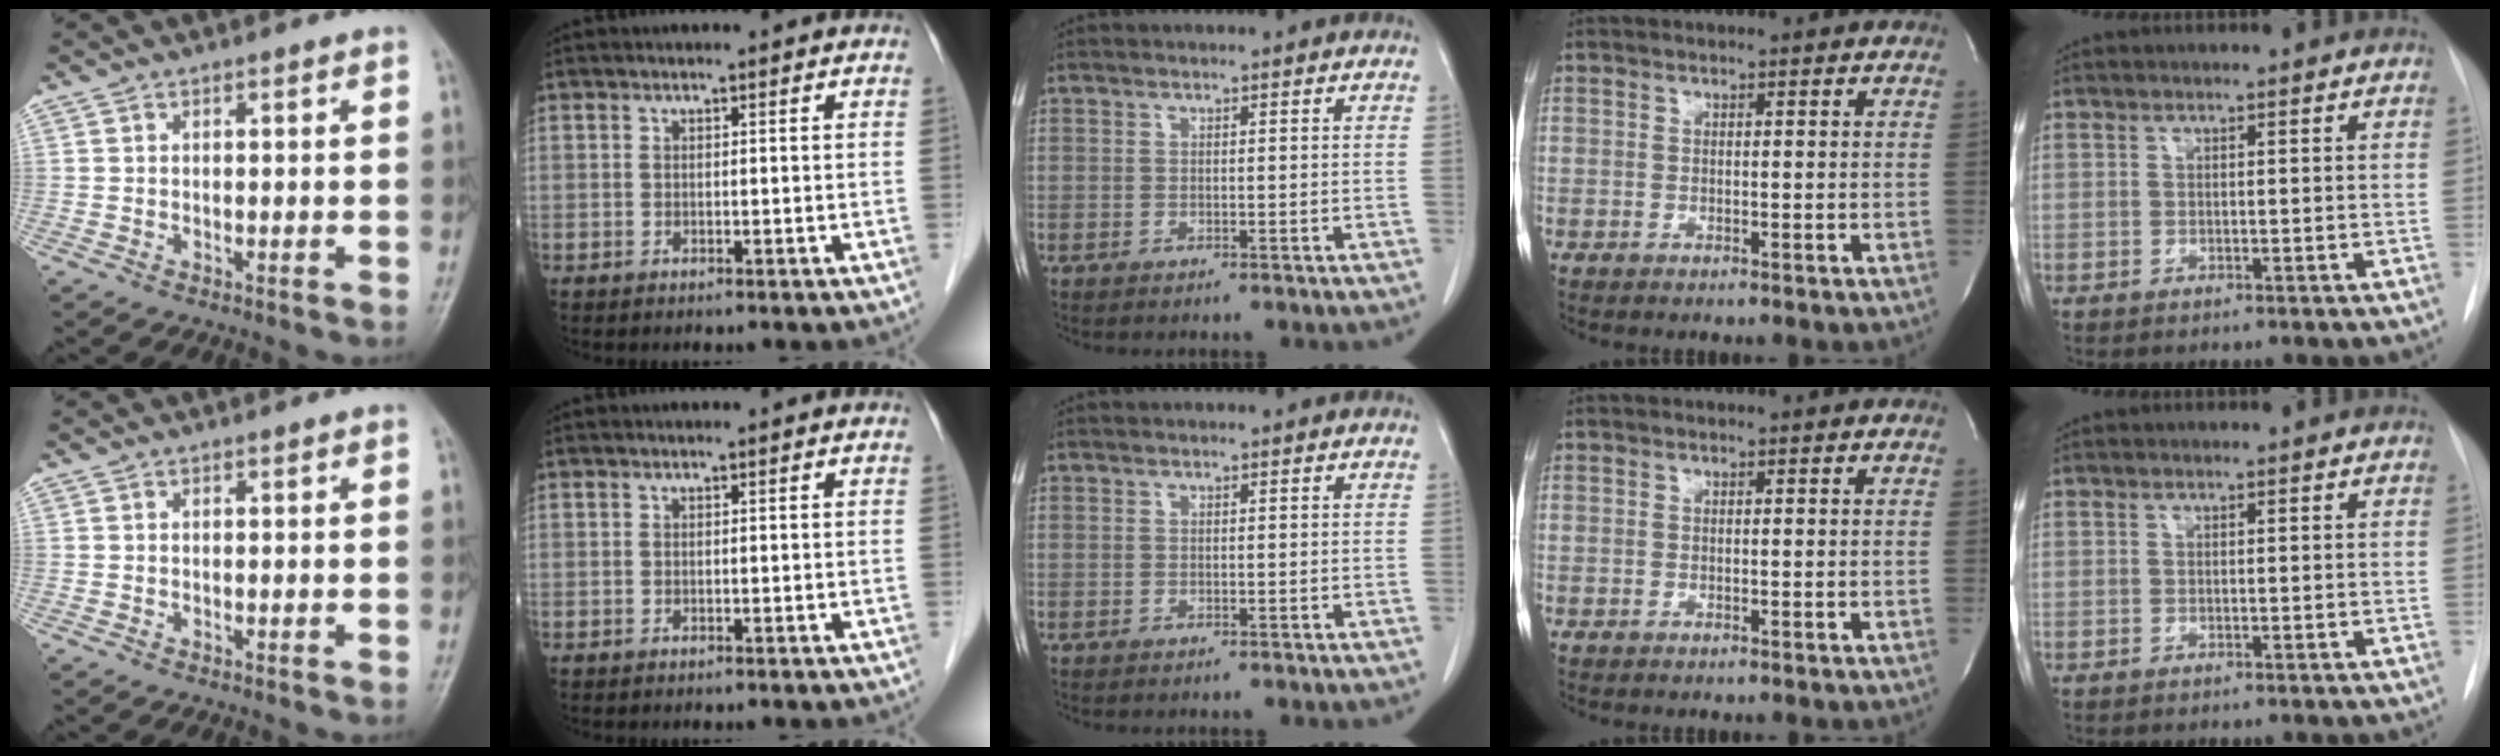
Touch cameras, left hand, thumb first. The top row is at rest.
{}